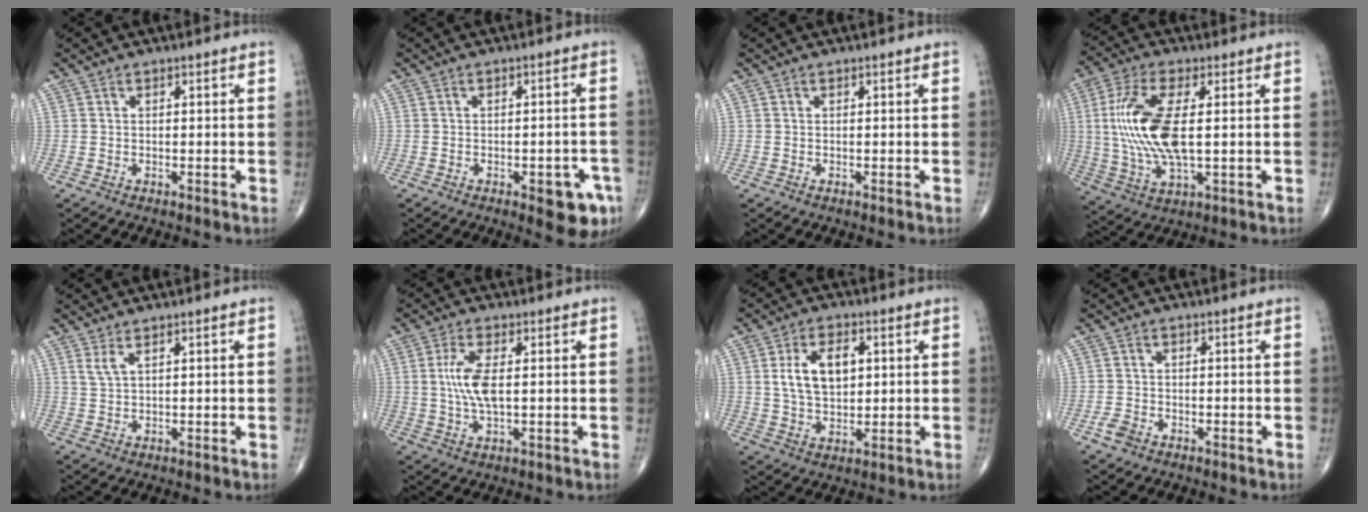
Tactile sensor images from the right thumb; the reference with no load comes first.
{"total": 7.0, "force": [-3.2, 2.8, 5.6], "torque": [-0.047, 0.013, -0.033]}
{"total": 0.0}
{"total": 15.1, "force": [1.2, 5.8, 13.8], "torque": [-0.306, -0.003, 0.026]}
{"total": 2.0, "force": [1.3, 0.4, 1.5], "torque": [-0.039, -0.003, 0.032]}
{"total": 7.0, "force": [0.6, 2.5, 6.5], "torque": [-0.147, -0.002, 0.013]}
{"total": 9.6, "force": [2.1, 5.7, 7.5], "torque": [-0.122, -0.002, 0.041]}
{"total": 2.5, "force": [-1.5, 1.6, 1.1], "torque": [-0.020, 0.007, -0.027]}